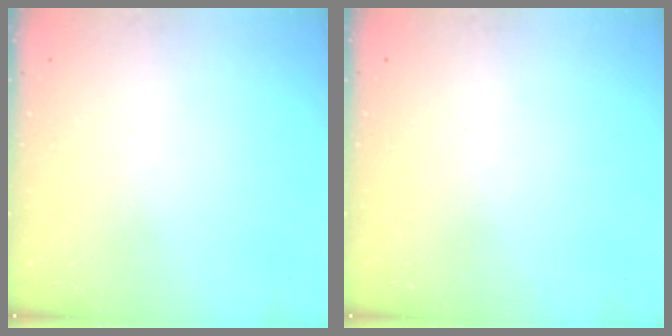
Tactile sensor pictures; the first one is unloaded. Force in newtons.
{"total": 0.0}